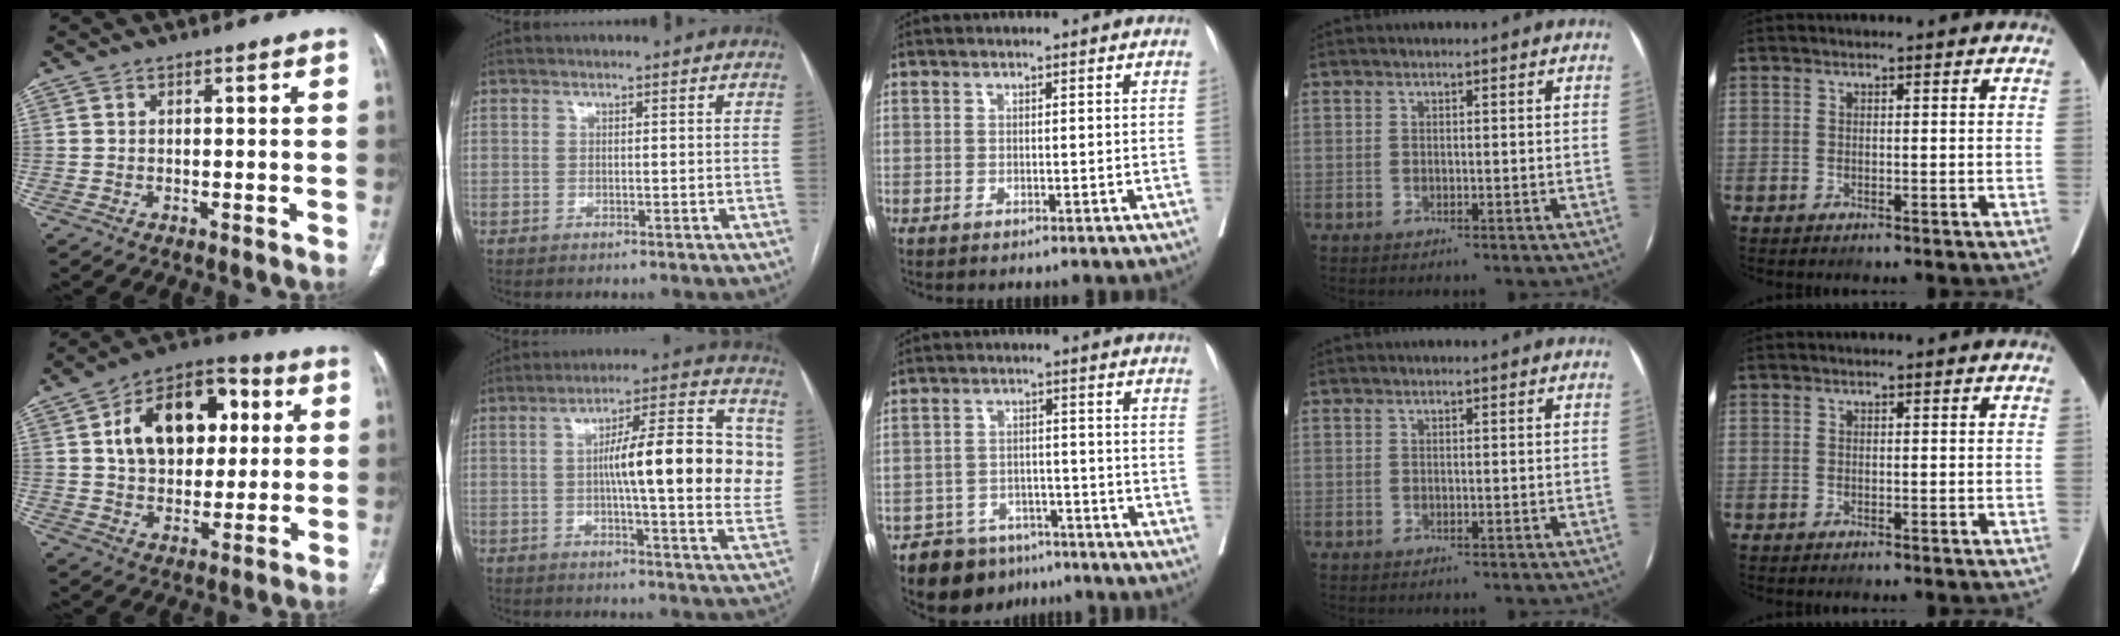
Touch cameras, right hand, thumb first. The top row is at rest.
{"thumb": {"total": 18.5, "force": [4.4, 12.2, 13.3], "torque": [-0.170, 0.013, 0.069]}, "index": {"total": 17.6, "force": [1.8, 3.1, 17.2], "torque": [-0.241, 0.026, 0.022]}, "middle": {"total": 8.7, "force": [-7.0, 4.8, 1.9], "torque": [-0.022, 0.009, -0.103]}}